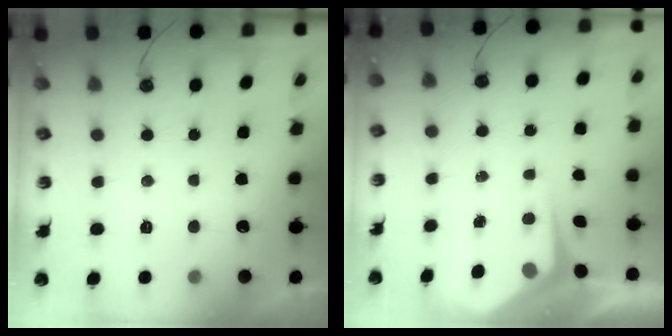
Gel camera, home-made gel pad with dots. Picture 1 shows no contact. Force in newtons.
{"total": 4.7, "press": 4.7, "slide": 0.4}